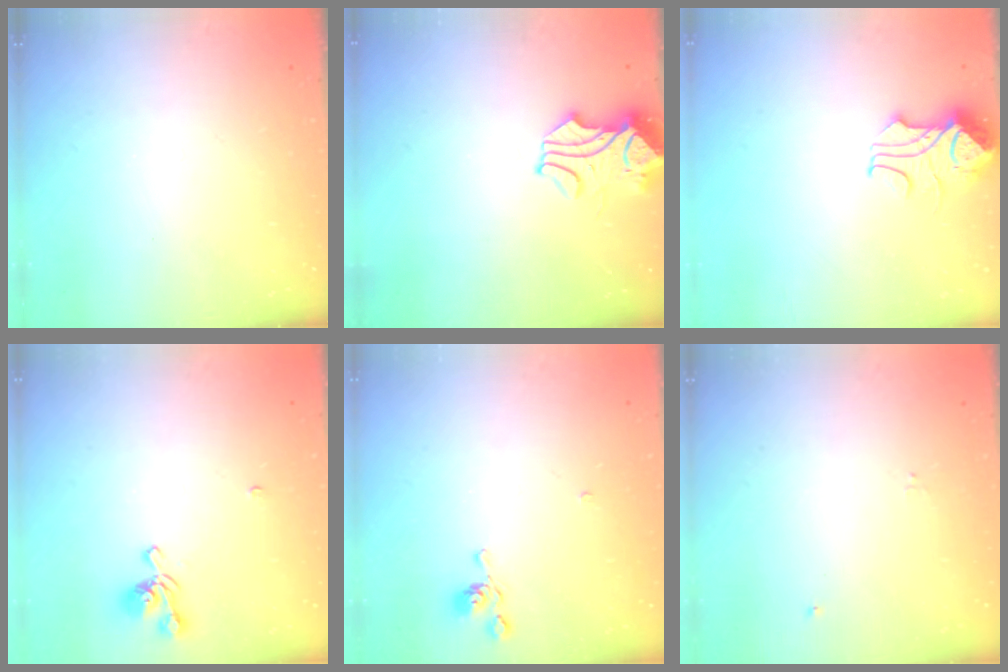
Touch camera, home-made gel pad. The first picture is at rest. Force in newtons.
{"total": 1.1, "press": 0.7, "slide": 0.9}
{"total": 4.8, "press": 4.8, "slide": 0.1}
{"total": 0.9, "press": 0.0, "slide": 0.9}
{"total": 6.2, "press": 6.2, "slide": 0.2}
{"total": 0.0}